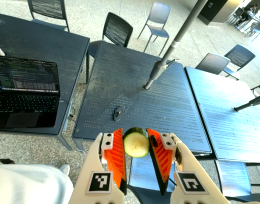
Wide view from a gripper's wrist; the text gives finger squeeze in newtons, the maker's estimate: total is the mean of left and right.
{"total": 9.7, "left": 9.3, "right": 10.1}